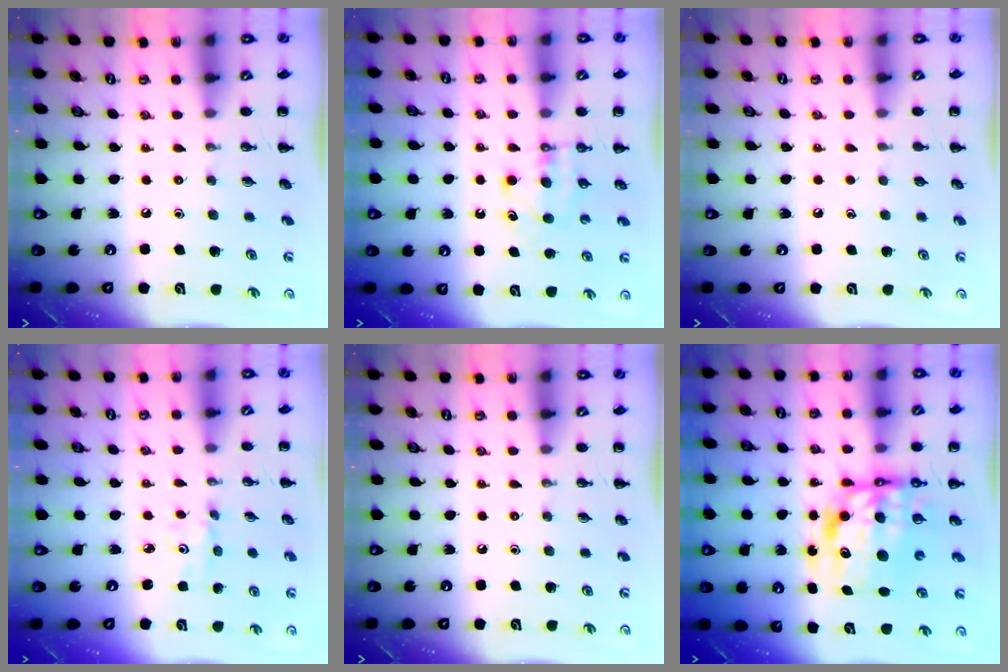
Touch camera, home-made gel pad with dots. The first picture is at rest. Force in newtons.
{"total": 6.3, "press": 6.1, "slide": 1.4}
{"total": 0.8, "press": 0.8, "slide": 0.1}
{"total": 1.9, "press": 1.9, "slide": 0.4}
{"total": 0.0}
{"total": 10.4, "press": 10.0, "slide": 2.8}